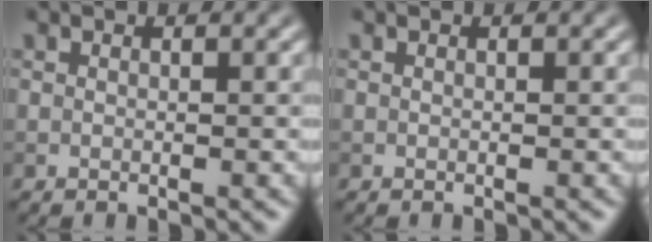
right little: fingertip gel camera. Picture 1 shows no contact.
{"total": 0.0}